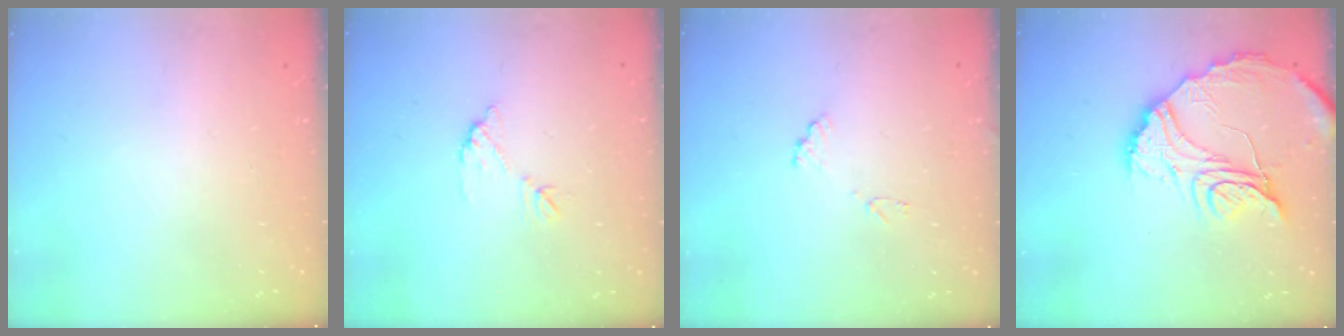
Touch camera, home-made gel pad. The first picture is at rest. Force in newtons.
{"total": 7.4, "press": 7.4, "slide": 0.4}
{"total": 8.3, "press": 8.2, "slide": 0.7}
{"total": 16.7, "press": 16.7, "slide": 1.3}